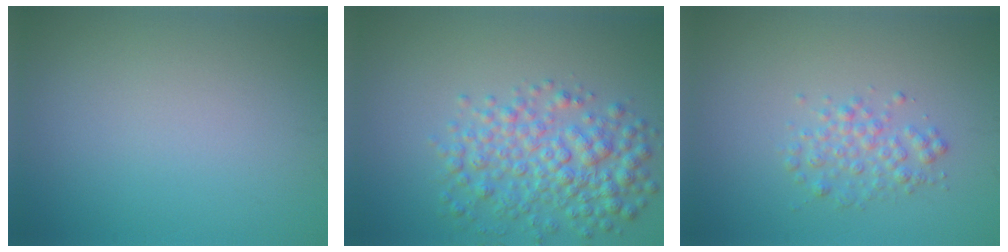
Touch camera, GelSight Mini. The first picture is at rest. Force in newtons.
{"total": 5.2, "press": 5.2, "slide": 0.1}
{"total": 2.0, "press": 2.0, "slide": 0.0}